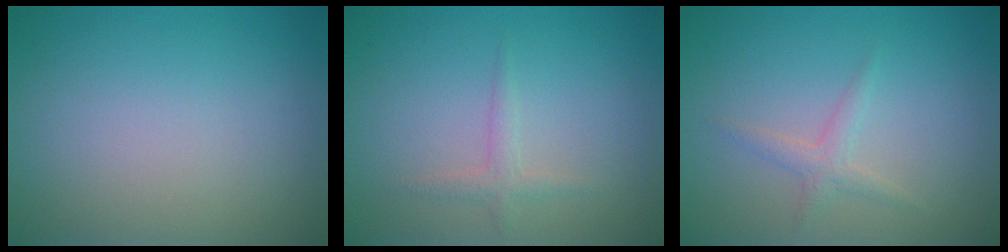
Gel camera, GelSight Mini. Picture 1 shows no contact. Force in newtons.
{"total": 1.3, "press": 1.3, "slide": 0.0}
{"total": 1.5, "press": 1.5, "slide": 0.0}